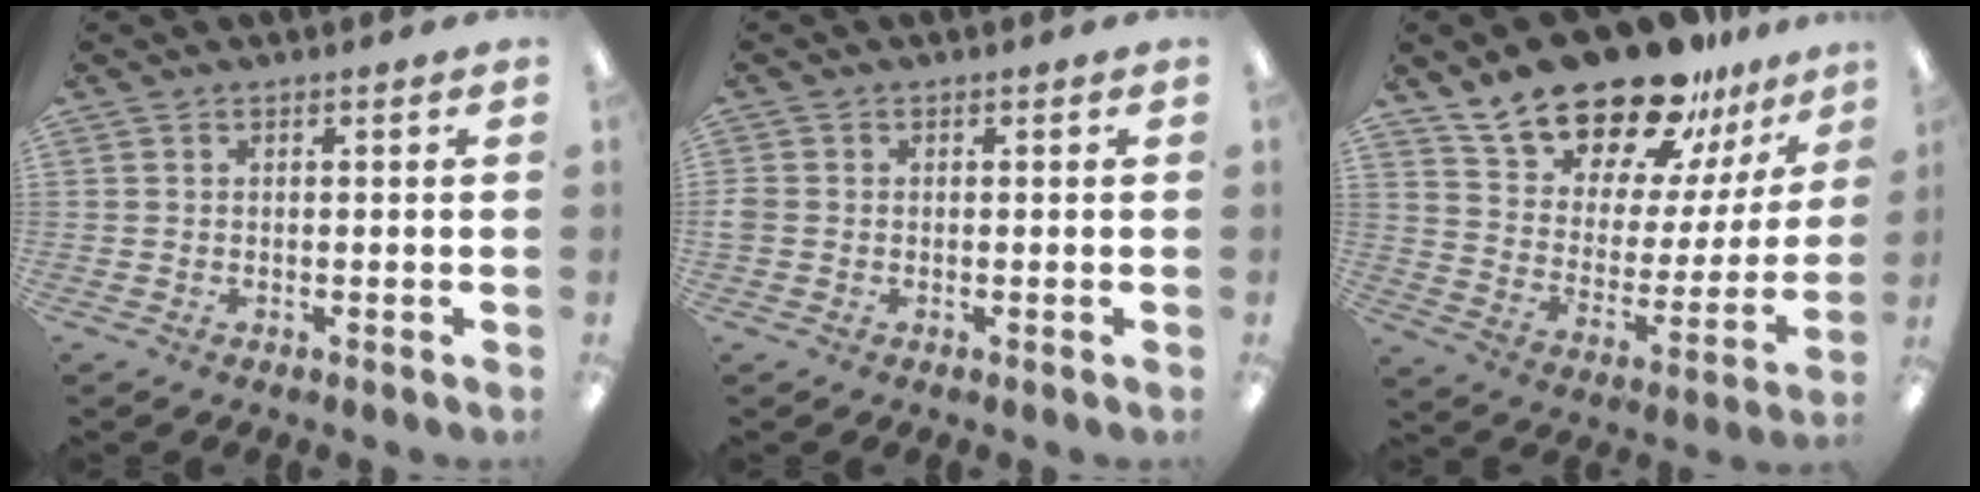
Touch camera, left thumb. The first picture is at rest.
{"total": 1.9, "force": [-0.3, 1.7, 0.9], "torque": [-0.013, 0.004, -0.006]}
{"total": 21.7, "force": [18.2, 8.8, 8.0], "torque": [-0.144, -0.131, 0.323]}